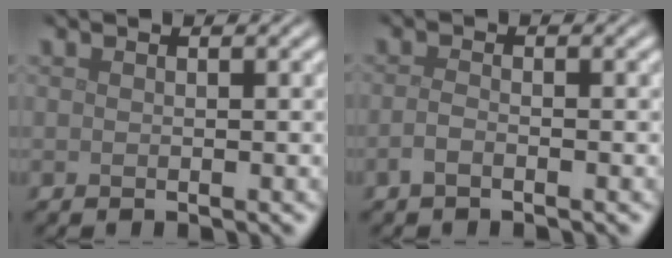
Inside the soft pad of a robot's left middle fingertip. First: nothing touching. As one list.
[{"total": 1.1, "force": [-0.7, 0.4, 0.8], "torque": [-0.019, 0.001, -0.016]}]